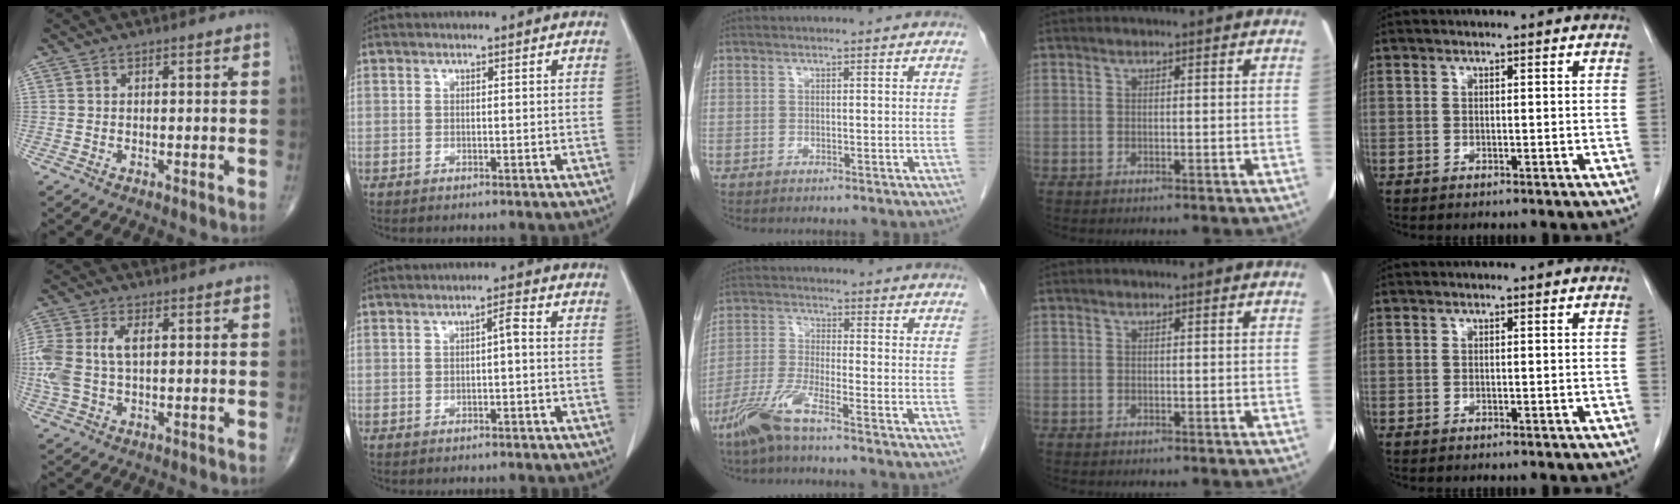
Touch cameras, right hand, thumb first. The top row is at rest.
{"thumb": {"total": 10.4, "force": [1.3, 6.0, 8.4], "torque": [-0.216, 0.014, 0.030]}, "index": {"total": 2.2, "force": [0.0, 0.6, 2.1], "torque": [-0.039, 0.011, 0.002]}, "middle": {"total": 6.8, "force": [-5.1, -0.2, 4.5], "torque": [-0.104, -0.018, -0.109]}}